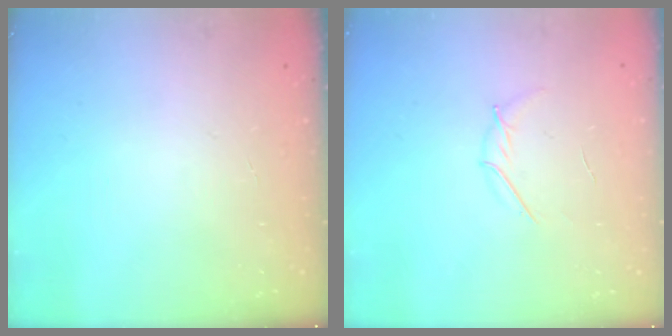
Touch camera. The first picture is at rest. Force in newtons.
{"total": 3.8, "press": 3.6, "slide": 1.1}